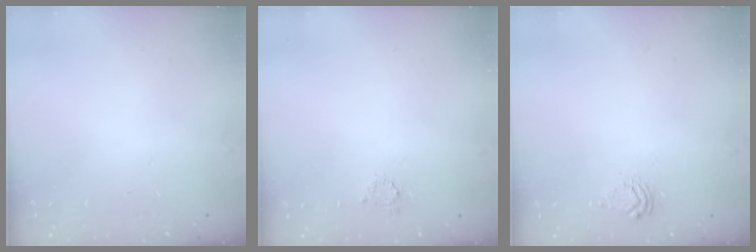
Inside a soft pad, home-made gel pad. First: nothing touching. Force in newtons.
{"total": 2.7, "press": 2.7, "slide": 0.4}
{"total": 5.8, "press": 5.8, "slide": 0.3}